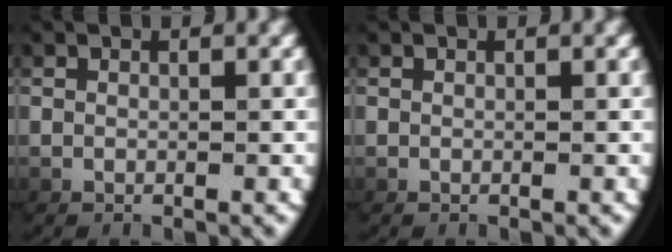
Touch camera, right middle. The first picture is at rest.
{"total": 0.0}